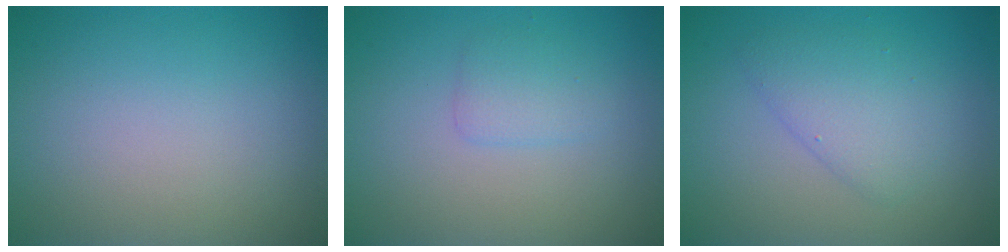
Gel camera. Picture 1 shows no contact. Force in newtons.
{"total": 1.6, "press": 1.6, "slide": 0.0}
{"total": 3.0, "press": 3.0, "slide": 0.3}